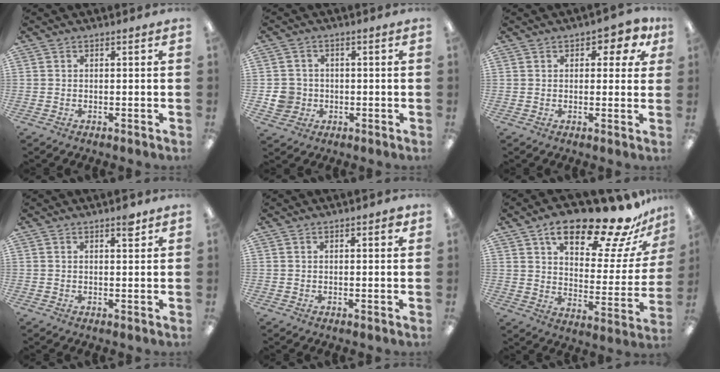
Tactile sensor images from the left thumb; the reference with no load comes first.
{"total": 5.8, "force": [-0.9, 5.5, 1.6], "torque": [-0.031, 0.013, -0.012]}
{"total": 4.4, "force": [1.8, 2.6, 3.0], "torque": [-0.038, 0.001, 0.029]}
{"total": 2.8, "force": [2.1, 0.9, 1.7], "torque": [-0.012, -0.008, 0.031]}
{"total": 1.5, "force": [1.0, 0.6, 0.9], "torque": [-0.010, -0.001, 0.016]}
{"total": 21.8, "force": [16.2, 7.0, 12.8], "torque": [-0.185, -0.109, 0.266]}